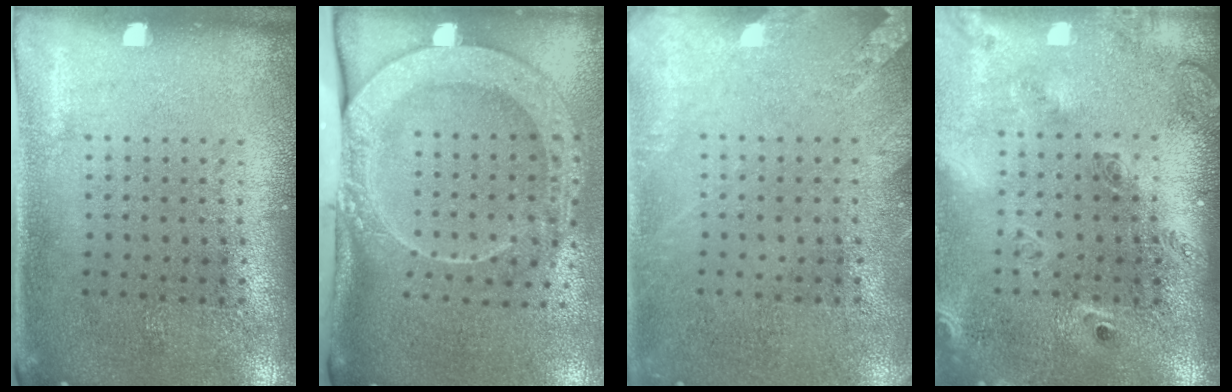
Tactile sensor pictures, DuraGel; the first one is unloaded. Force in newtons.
{"total": 2.8, "press": 2.0, "slide": 1.9}
{"total": 2.1, "press": 2.1, "slide": 0.2}
{"total": 2.6, "press": 1.8, "slide": 1.8}